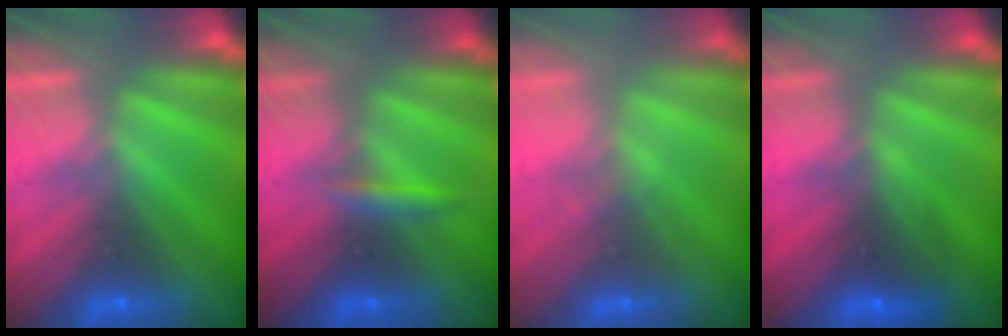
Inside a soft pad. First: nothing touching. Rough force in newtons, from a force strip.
{"total": 2.3}
{"total": 2.2}
{"total": 2.7}